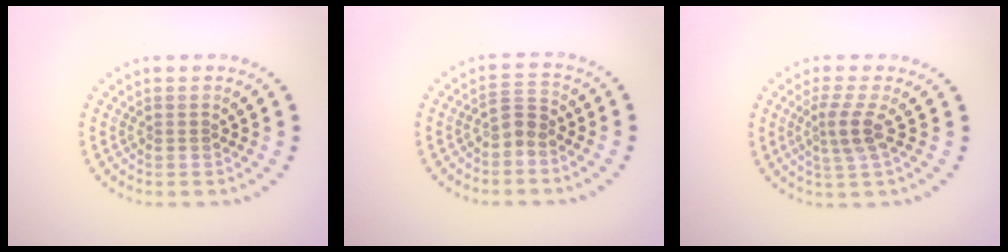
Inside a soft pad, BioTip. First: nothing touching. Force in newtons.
{"total": 1.8, "press": 1.4, "slide": 1.2}
{"total": 2.5, "press": 1.8, "slide": 1.6}